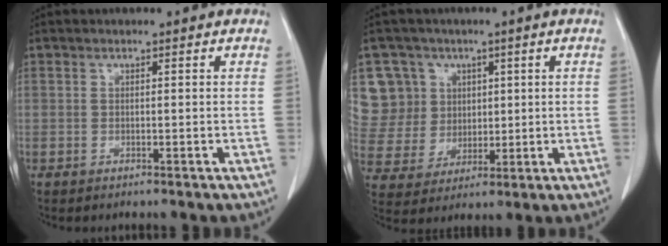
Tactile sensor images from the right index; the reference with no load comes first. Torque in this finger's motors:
{"motor_torque": [-0.17, 0.34, -0.06, -0.01]}